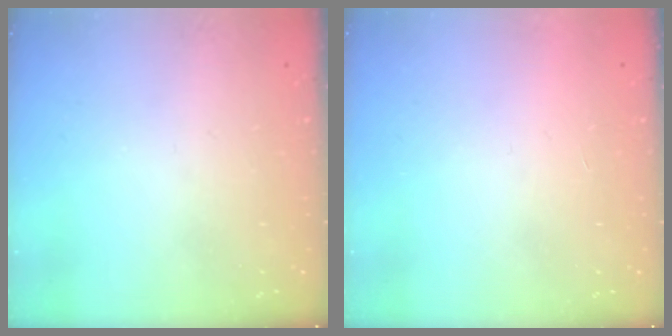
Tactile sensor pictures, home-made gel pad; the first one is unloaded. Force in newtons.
{"total": 1.5, "press": 1.5, "slide": 0.1}